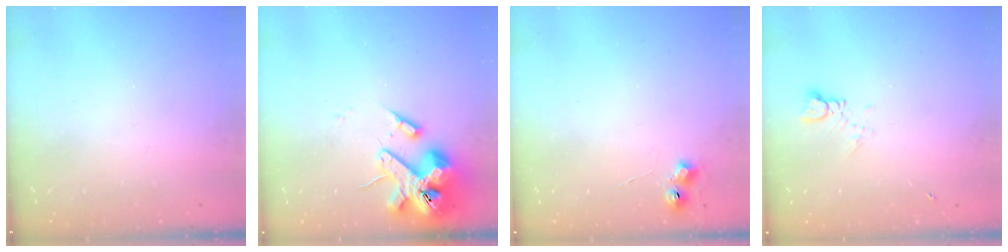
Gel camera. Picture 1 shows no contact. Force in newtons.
{"total": 14.6, "press": 14.4, "slide": 2.4}
{"total": 5.6, "press": 5.6, "slide": 0.7}
{"total": 3.0, "press": 2.9, "slide": 0.4}